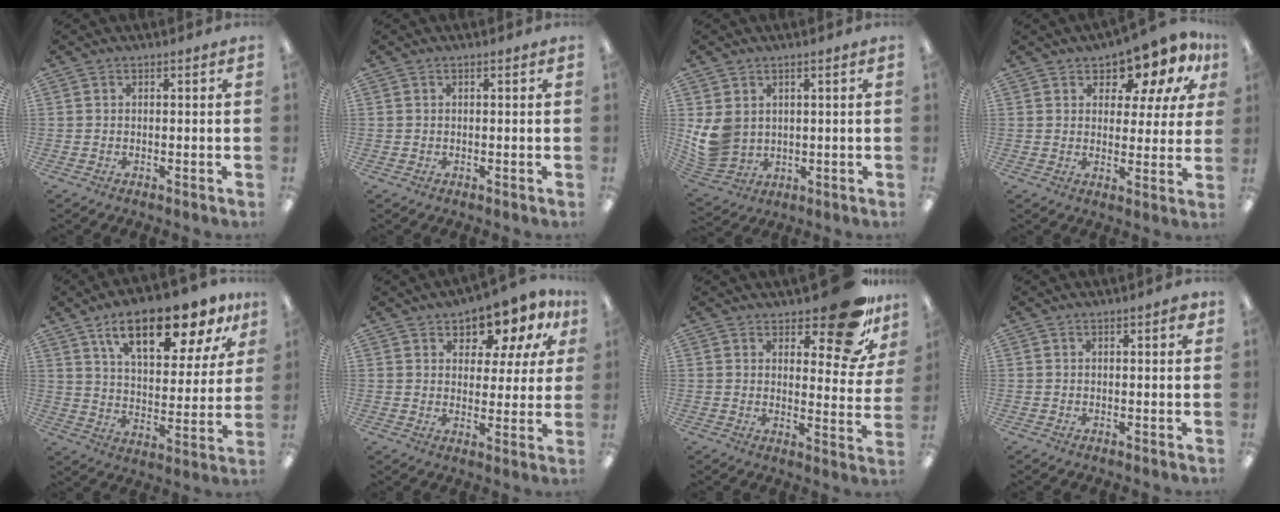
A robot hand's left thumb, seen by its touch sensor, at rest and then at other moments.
{"total": 0.0}
{"total": 8.1, "force": [1.7, 6.9, 3.9], "torque": [-0.098, -0.006, 0.039]}
{"total": 9.5, "force": [7.2, 4.7, 4.1], "torque": [-0.067, -0.050, 0.128]}
{"total": 17.8, "force": [11.9, 6.8, 11.3], "torque": [-0.176, -0.058, 0.197]}
{"total": 9.2, "force": [7.1, 4.7, 3.5], "torque": [-0.057, -0.047, 0.126]}
{"total": 15.5, "force": [10.6, 5.4, 9.8], "torque": [-0.124, -0.071, 0.177]}
{"total": 1.9, "force": [1.0, 0.5, 1.5], "torque": [-0.023, 0.000, 0.015]}